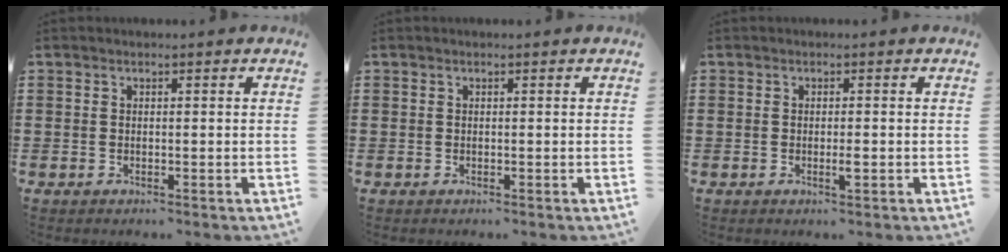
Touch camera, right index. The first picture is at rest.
{"total": 0.0}
{"total": 1.6, "force": [-0.5, 0.3, 1.5], "torque": [-0.034, -0.004, -0.010]}